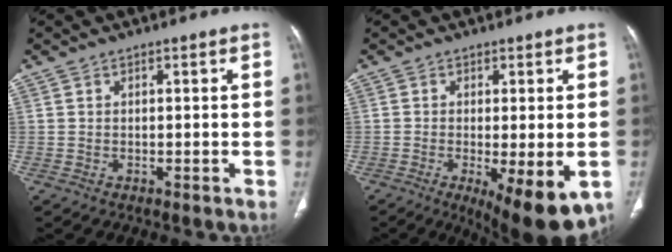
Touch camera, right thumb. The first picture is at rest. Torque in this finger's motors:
{"motor_torque": [0.08, 0.50, -0.09, -0.13, 0.26]}